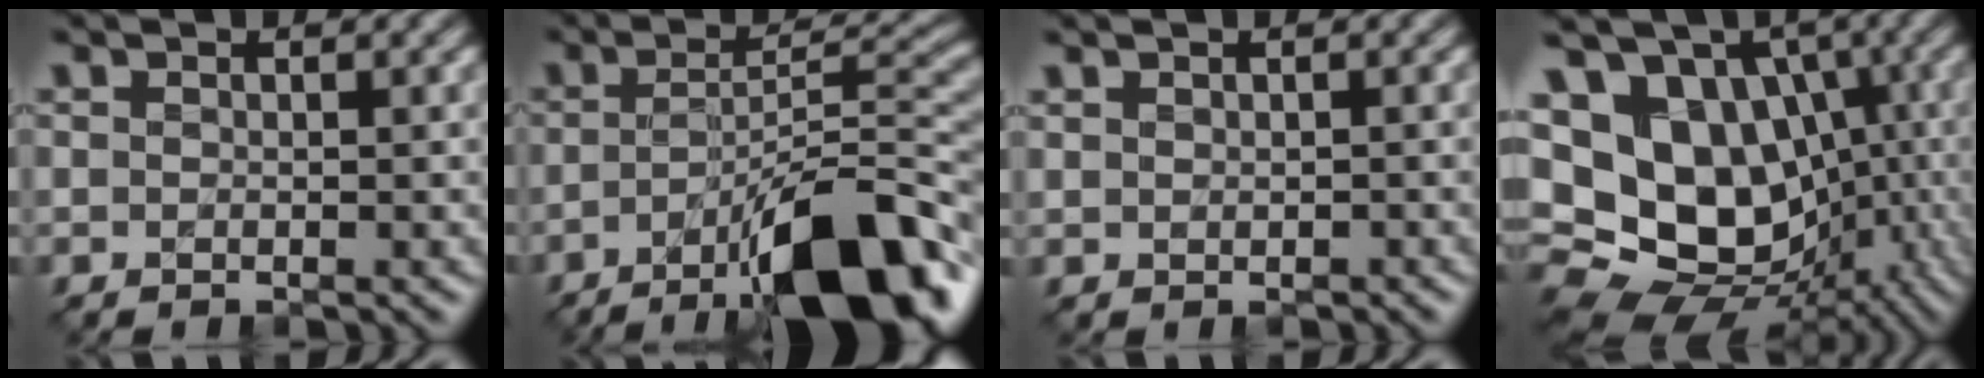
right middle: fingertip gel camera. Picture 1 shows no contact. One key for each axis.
{"total": 12.1, "fx": -6.5, "fy": 3.1, "fz": 9.8, "tx": -0.150, "ty": 0.007, "tz": -0.102}
{"total": 0.0}
{"total": 17.7, "fx": 0.1, "fy": 14.4, "fz": 10.2, "tx": -0.193, "ty": 0.011, "tz": 0.013}